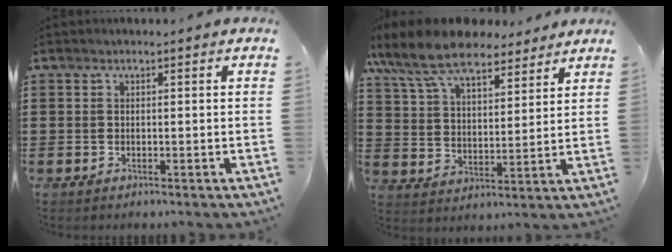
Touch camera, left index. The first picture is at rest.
{"total": 10.9, "force": [9.1, 3.4, 4.9], "torque": [-0.132, -0.030, 0.166]}